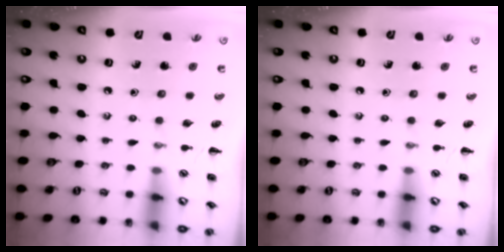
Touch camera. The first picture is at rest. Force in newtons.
{"total": 0.0}